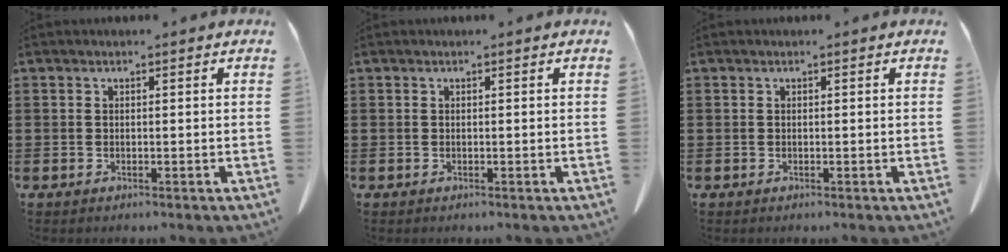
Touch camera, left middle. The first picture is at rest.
{"total": 0.0}
{"total": 0.0}